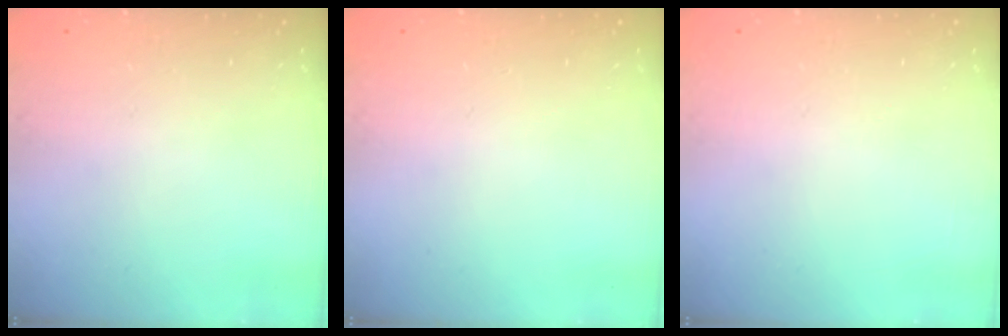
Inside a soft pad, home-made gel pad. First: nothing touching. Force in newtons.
{"total": 0.0}
{"total": 0.0}